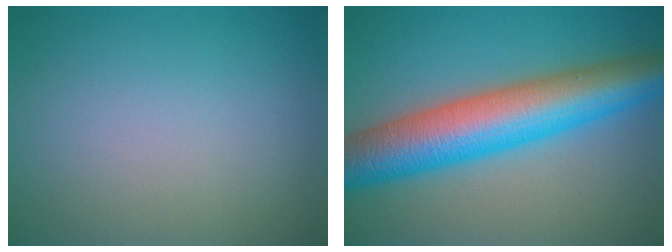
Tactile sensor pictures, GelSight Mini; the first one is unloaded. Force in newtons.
{"total": 10.7, "press": 10.7, "slide": 0.1}